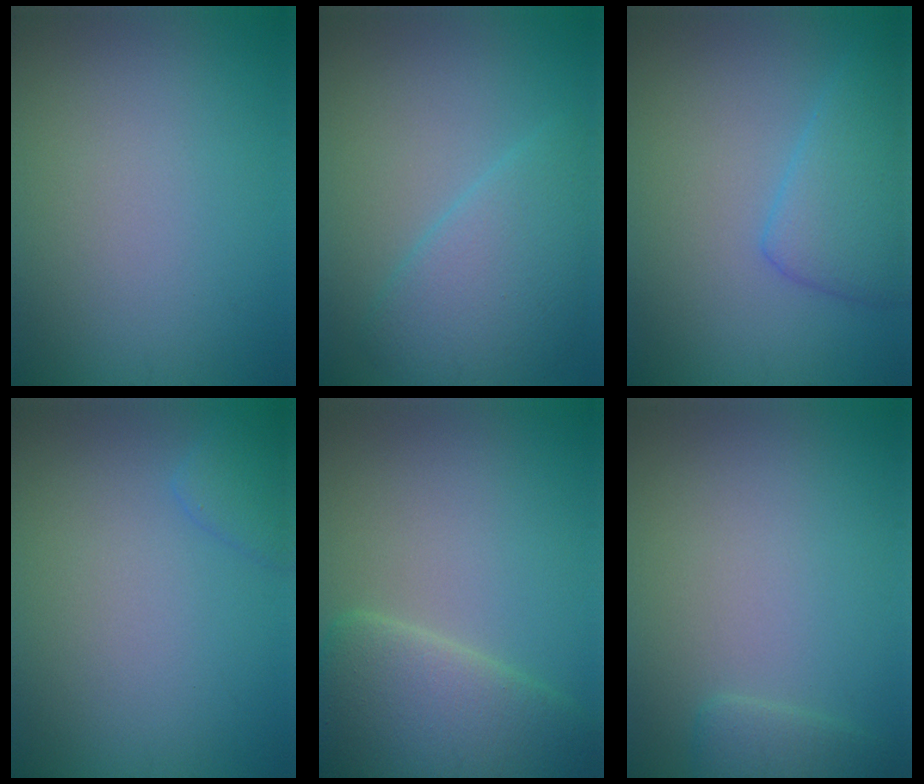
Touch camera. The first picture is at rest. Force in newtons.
{"total": 5.0, "press": 5.0, "slide": 0.2}
{"total": 4.0, "press": 4.0, "slide": 0.1}
{"total": 1.9, "press": 1.9, "slide": 0.1}
{"total": 7.5, "press": 7.5, "slide": 0.4}
{"total": 1.6, "press": 1.6, "slide": 0.2}